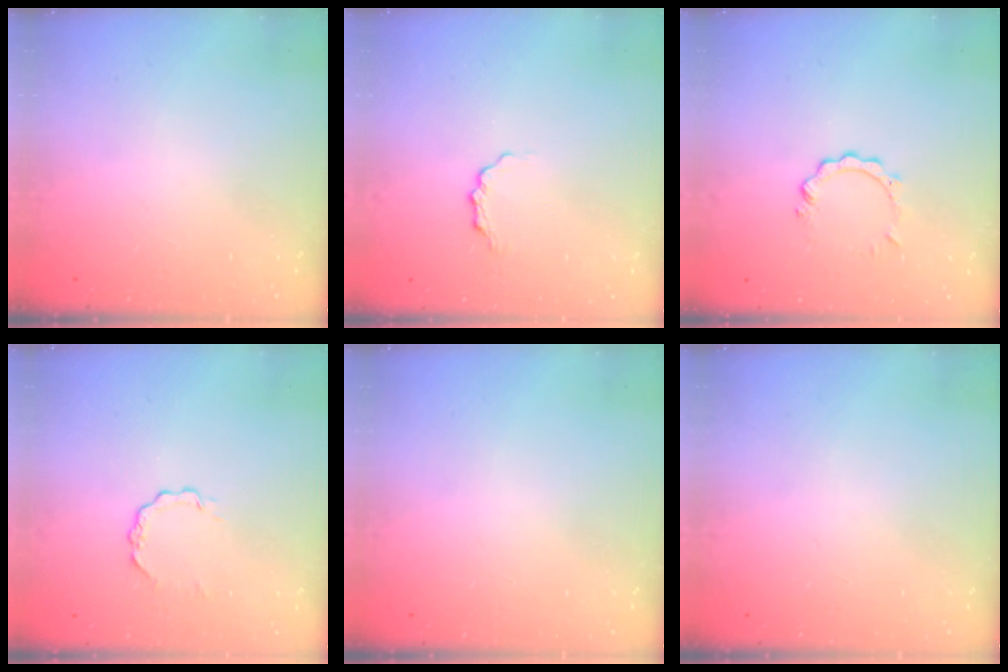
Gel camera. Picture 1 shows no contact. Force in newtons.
{"total": 3.2, "press": 3.2, "slide": 0.5}
{"total": 2.1, "press": 2.1, "slide": 0.2}
{"total": 2.7, "press": 2.7, "slide": 0.3}
{"total": 0.0}
{"total": 0.0}